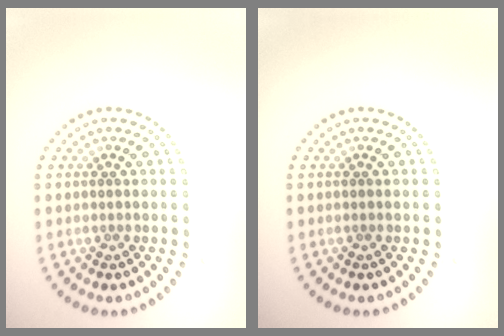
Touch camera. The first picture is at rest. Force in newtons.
{"total": 0.0}